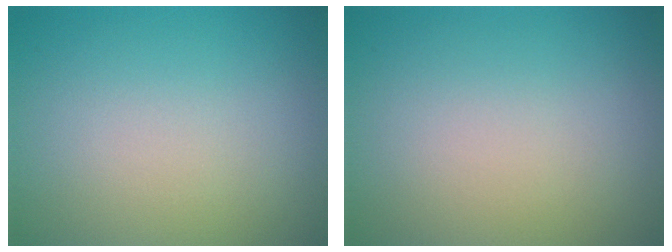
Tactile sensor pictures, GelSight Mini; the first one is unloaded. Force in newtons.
{"total": 0.0}